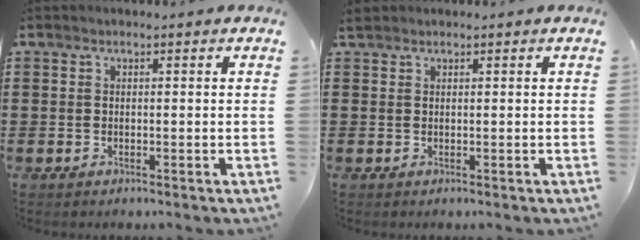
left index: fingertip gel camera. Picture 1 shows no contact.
{"total": 0.9, "force": [0.8, 0.1, 0.4], "torque": [-0.010, 0.001, 0.016]}